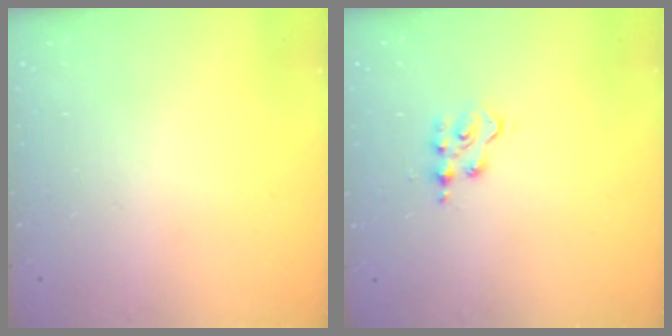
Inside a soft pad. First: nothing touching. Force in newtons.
{"total": 3.3, "press": 3.3, "slide": 0.4}